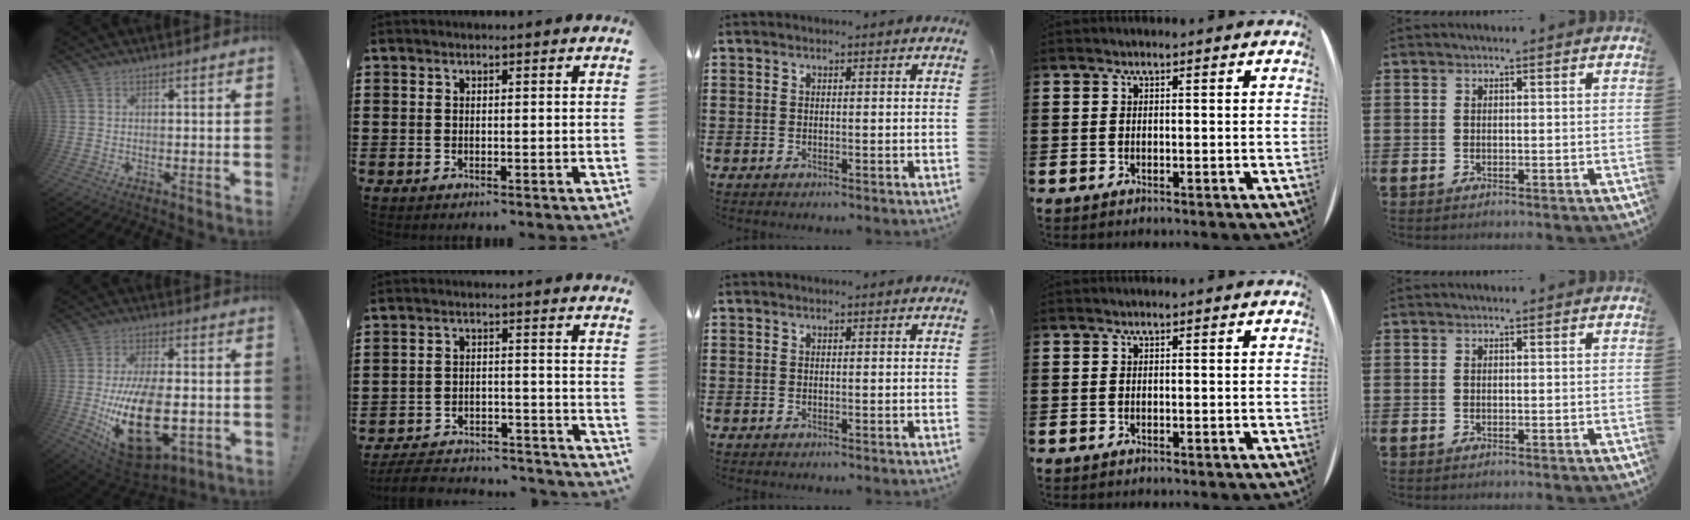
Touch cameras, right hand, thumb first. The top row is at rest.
{"thumb": {"total": 23.3, "force": [-4.3, 12.1, 19.5], "torque": [-0.350, -0.005, -0.059]}, "index": {"total": 5.7, "force": [-5.5, 0.7, 1.4], "torque": [-0.033, 0.005, -0.110]}}